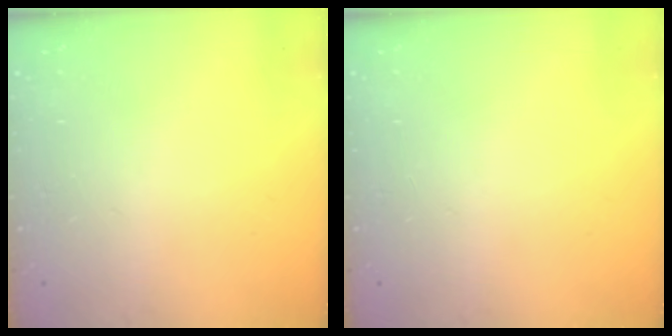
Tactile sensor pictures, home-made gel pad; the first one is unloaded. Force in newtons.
{"total": 0.0}